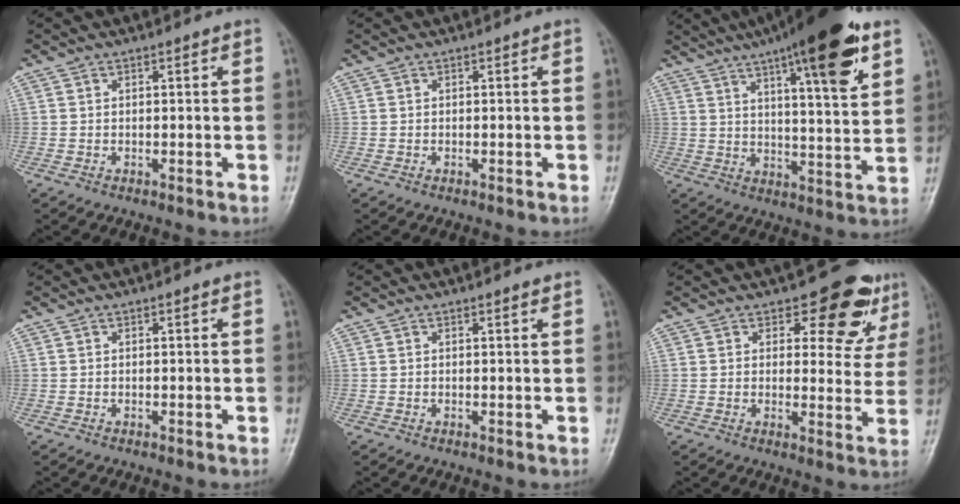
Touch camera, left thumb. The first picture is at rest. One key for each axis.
{"total": 0.0}
{"total": 19.7, "fx": 11.0, "fy": 4.3, "fz": 15.7, "tx": -0.218, "ty": -0.034, "tz": 0.164}
{"total": 0.0}
{"total": 0.6, "fx": 0.5, "fy": 0.1, "fz": 0.4, "tx": -0.008, "ty": -0.004, "tz": 0.007}
{"total": 10.0, "fx": 6.8, "fy": 5.4, "fz": 5.0, "tx": -0.023, "ty": -0.042, "tz": 0.071}